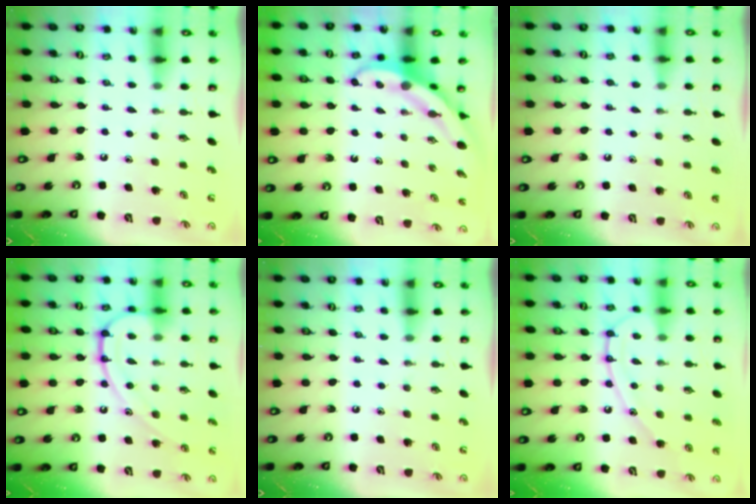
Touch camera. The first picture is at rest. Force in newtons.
{"total": 5.8, "press": 5.8, "slide": 0.5}
{"total": 1.0, "press": 1.0, "slide": 0.1}
{"total": 13.1, "press": 13.0, "slide": 1.4}
{"total": 0.0}
{"total": 13.4, "press": 13.4, "slide": 1.1}